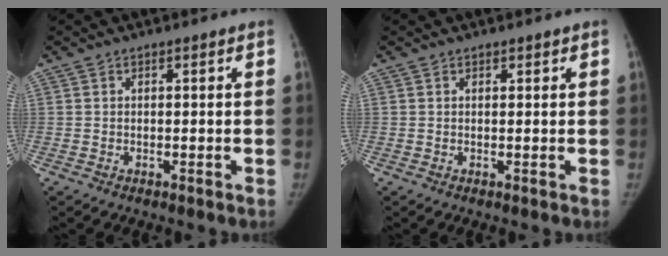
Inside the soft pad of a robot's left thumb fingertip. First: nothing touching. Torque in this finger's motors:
{"motor_torque": [-0.22, -0.09, -0.38, -0.06, -0.08]}